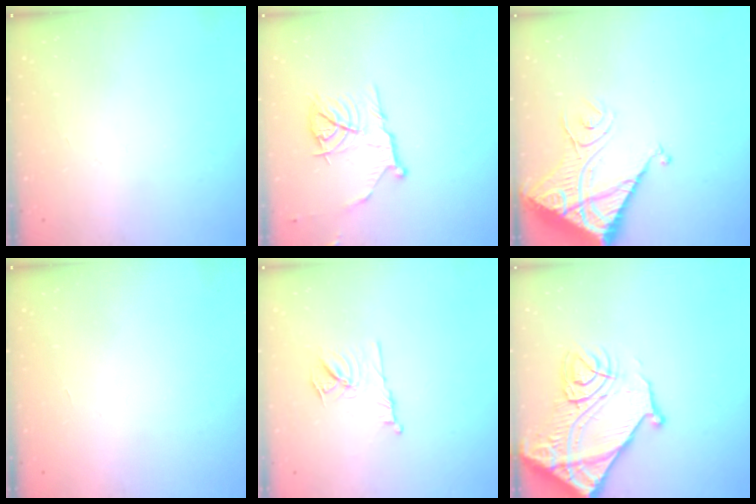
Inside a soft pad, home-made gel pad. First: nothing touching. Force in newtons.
{"total": 11.2, "press": 11.2, "slide": 0.8}
{"total": 15.5, "press": 15.4, "slide": 1.6}
{"total": 1.6, "press": 1.6, "slide": 0.1}
{"total": 9.6, "press": 9.6, "slide": 0.9}
{"total": 19.6, "press": 19.5, "slide": 2.0}